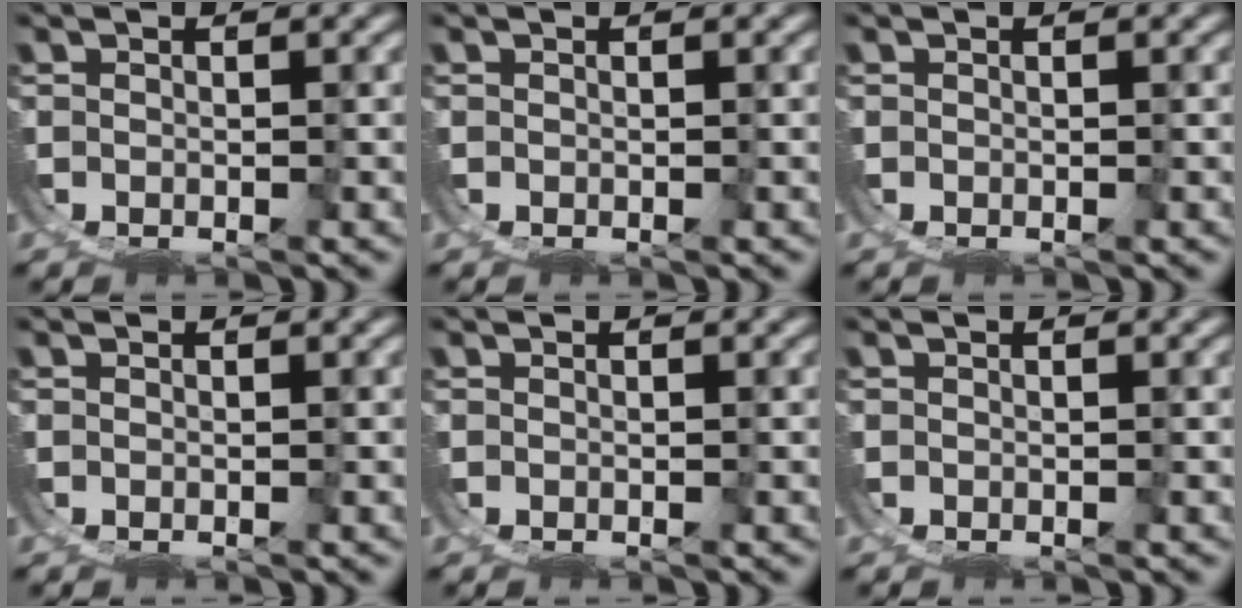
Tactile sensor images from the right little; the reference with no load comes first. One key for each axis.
{"total": 0.0}
{"total": 0.0}
{"total": 0.0}
{"total": 0.0}
{"total": 0.0}